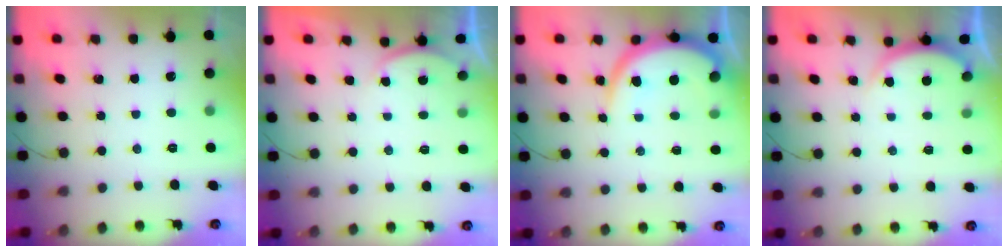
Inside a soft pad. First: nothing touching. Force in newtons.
{"total": 2.8, "press": 2.7, "slide": 0.6}
{"total": 8.7, "press": 8.6, "slide": 1.0}
{"total": 2.1, "press": 2.0, "slide": 0.5}